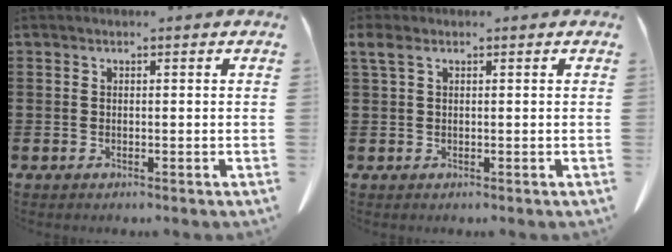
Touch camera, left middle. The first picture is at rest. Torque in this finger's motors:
{"motor_torque": [0.35, 0.07, 0.31, 0.09]}